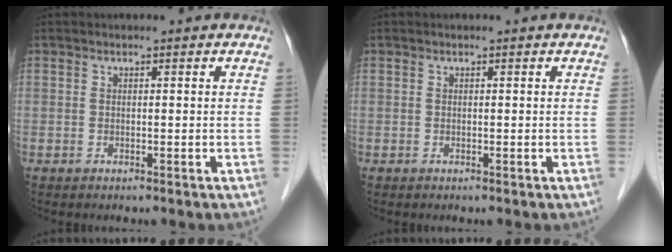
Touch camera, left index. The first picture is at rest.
{"total": 0.0}